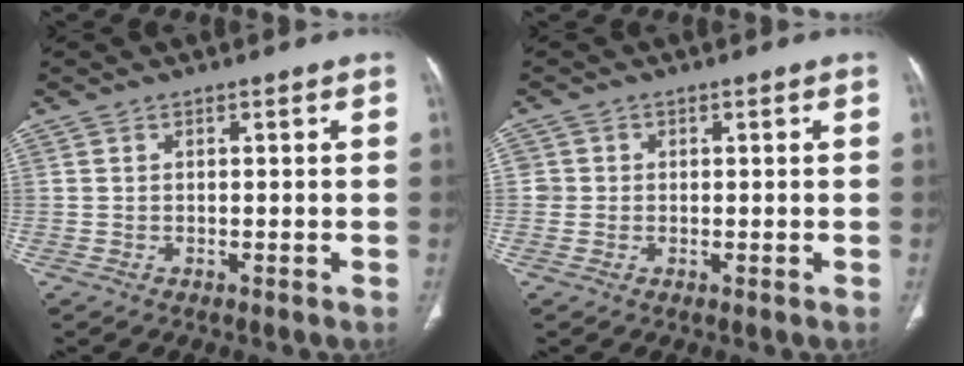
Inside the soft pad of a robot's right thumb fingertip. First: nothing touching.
{"total": 1.7, "force": [0.0, 1.7, 0.1], "torque": [0.011, 0.006, -0.001]}